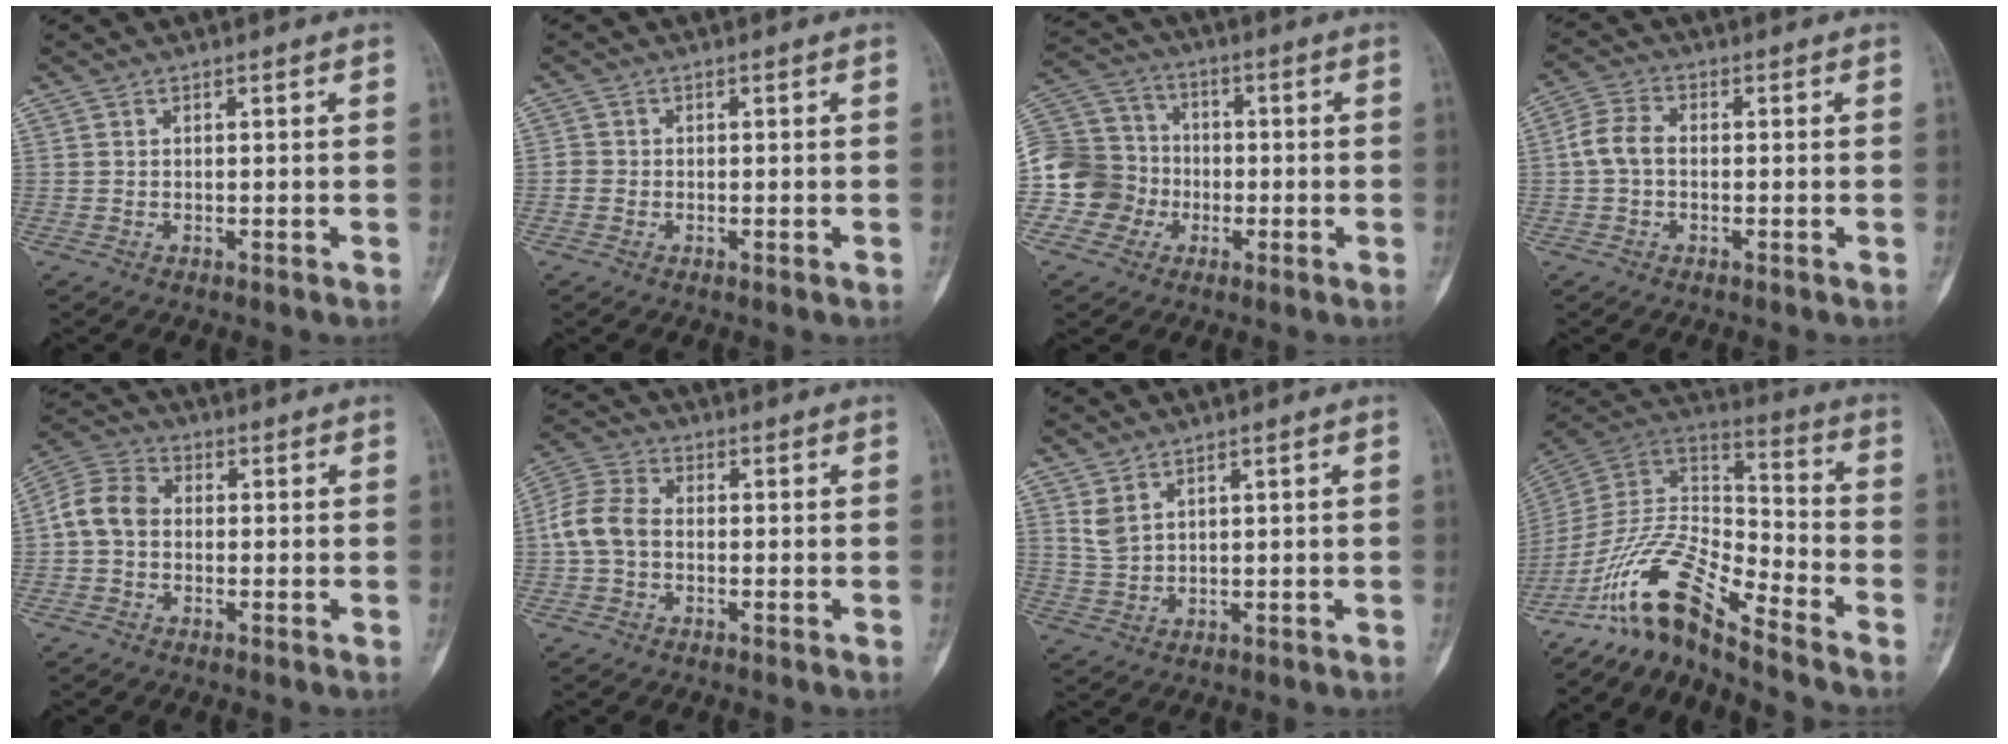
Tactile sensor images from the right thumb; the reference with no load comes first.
{"total": 1.5, "force": [-0.4, 1.4, 0.4], "torque": [-0.001, 0.005, -0.014]}
{"total": 14.8, "force": [-3.9, 13.6, 4.3], "torque": [-0.075, 0.059, -0.068]}
{"total": 5.2, "force": [-0.4, 3.6, 3.8], "torque": [-0.074, 0.015, -0.018]}
{"total": 7.5, "force": [-0.4, 5.9, 4.7], "torque": [-0.083, 0.025, -0.021]}
{"total": 7.5, "force": [-0.8, 5.4, 5.2], "torque": [-0.105, 0.023, -0.027]}
{"total": 3.5, "force": [2.1, 1.9, 2.1], "torque": [-0.042, -0.009, 0.054]}
{"total": 14.3, "force": [-11.6, 2.5, 8.0], "torque": [-0.157, 0.091, -0.227]}